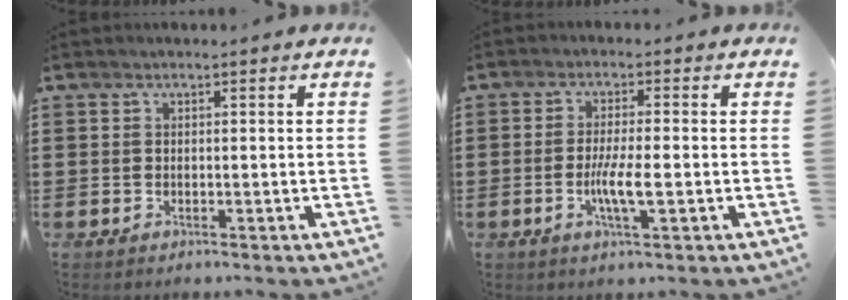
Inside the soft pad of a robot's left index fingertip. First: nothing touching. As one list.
[{"total": 5.0, "force": [-1.0, 0.7, 4.8], "torque": [-0.089, -0.003, -0.020]}]